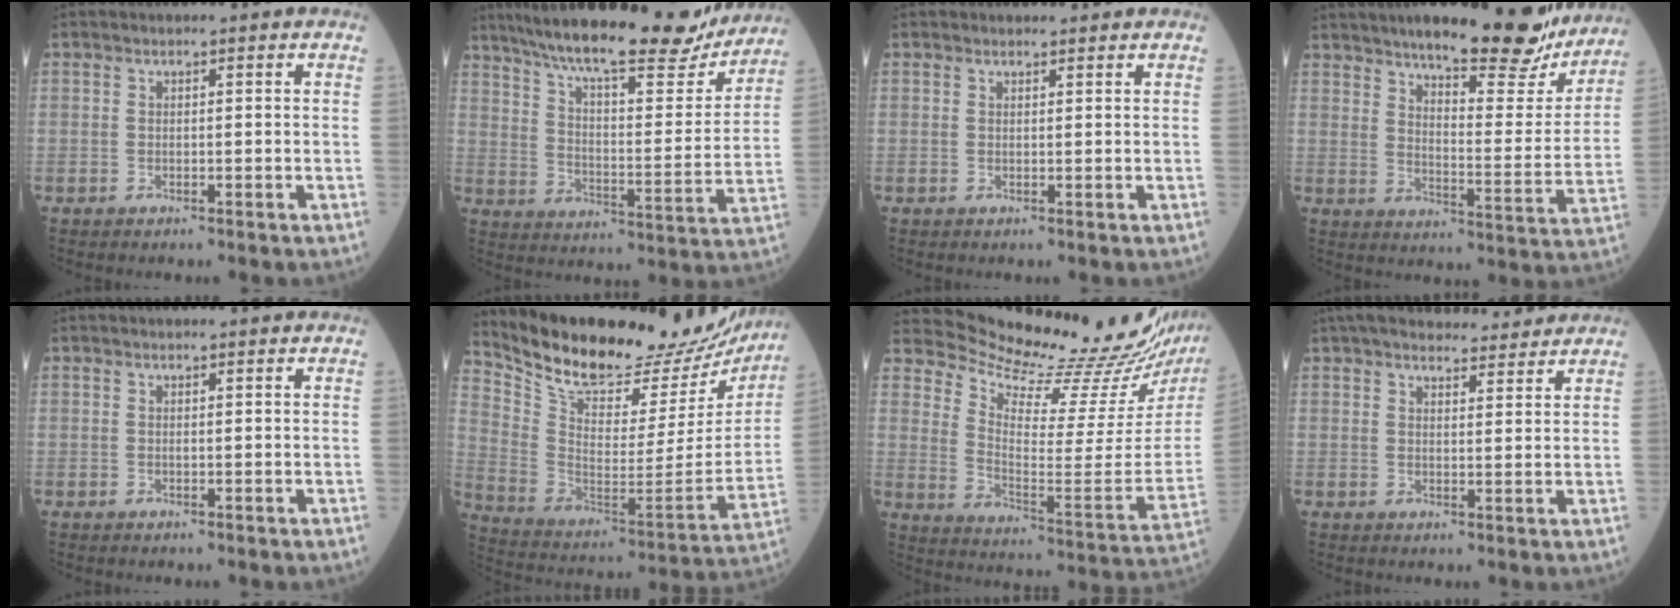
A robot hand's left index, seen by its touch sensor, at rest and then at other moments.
{"total": 24.1, "force": [20.6, 4.6, 11.6], "torque": [-0.190, -0.010, 0.289]}
{"total": 0.7, "force": [0.5, 0.3, -0.3], "torque": [-0.001, -0.004, 0.005]}
{"total": 20.5, "force": [17.0, 4.6, 10.5], "torque": [-0.138, -0.025, 0.217]}
{"total": 0.0}
{"total": 28.5, "force": [25.2, 8.3, 10.5], "torque": [-0.188, -0.065, 0.350]}
{"total": 22.3, "force": [21.5, 0.1, 6.0], "torque": [-0.115, -0.132, 0.288]}
{"total": 13.3, "force": [12.1, 2.9, 4.6], "torque": [-0.061, 0.022, 0.171]}